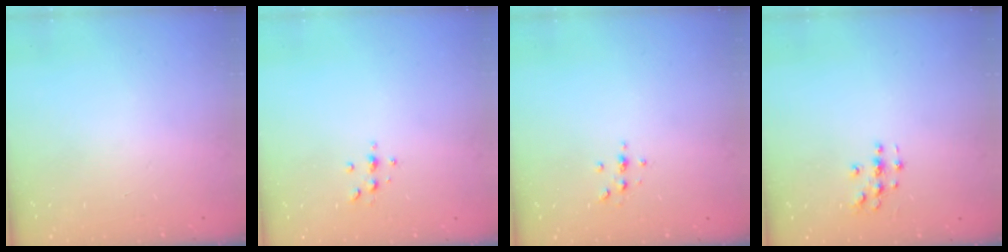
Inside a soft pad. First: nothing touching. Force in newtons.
{"total": 3.9, "press": 3.9, "slide": 0.6}
{"total": 2.4, "press": 2.4, "slide": 0.3}
{"total": 3.0, "press": 3.0, "slide": 0.3}